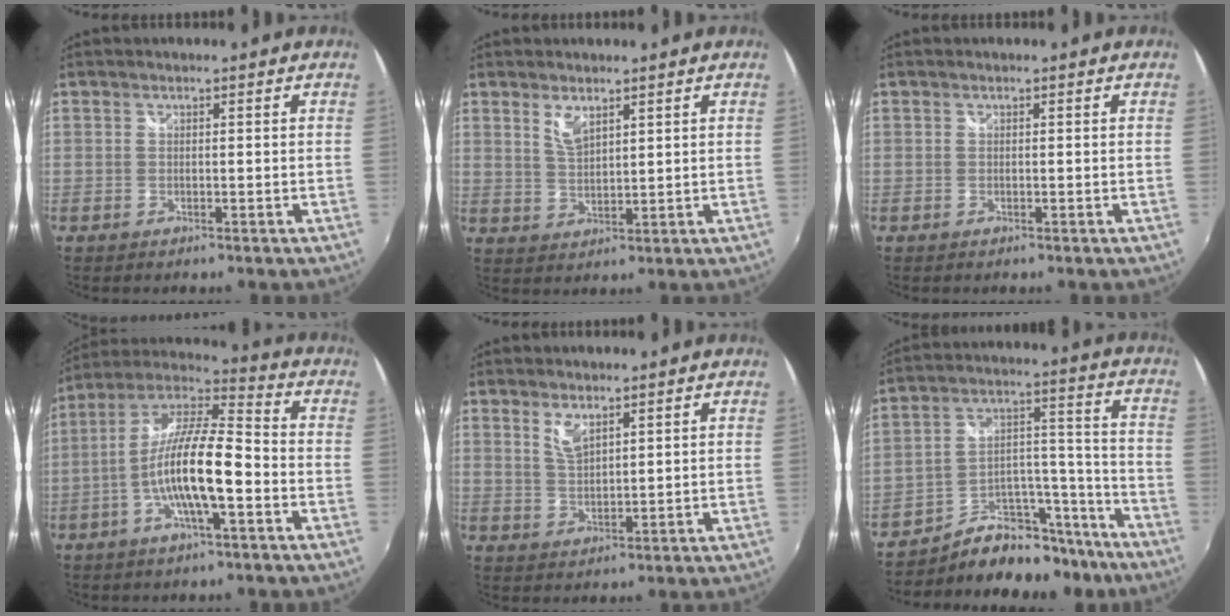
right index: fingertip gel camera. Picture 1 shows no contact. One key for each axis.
{"total": 3.9, "fx": 2.4, "fy": 1.5, "fz": 2.6, "tx": -0.047, "ty": -0.005, "tz": 0.045}
{"total": 0.0}
{"total": 14.0, "fx": -4.3, "fy": 2.7, "fz": 13.0, "tx": -0.251, "ty": 0.002, "tz": -0.084}
{"total": 3.8, "fx": 2.4, "fy": 1.5, "fz": 2.6, "tx": -0.048, "ty": -0.005, "tz": 0.044}
{"total": 16.1, "fx": -13.5, "fy": 7.9, "fz": 3.9, "tx": -0.056, "ty": 0.072, "tz": -0.196}